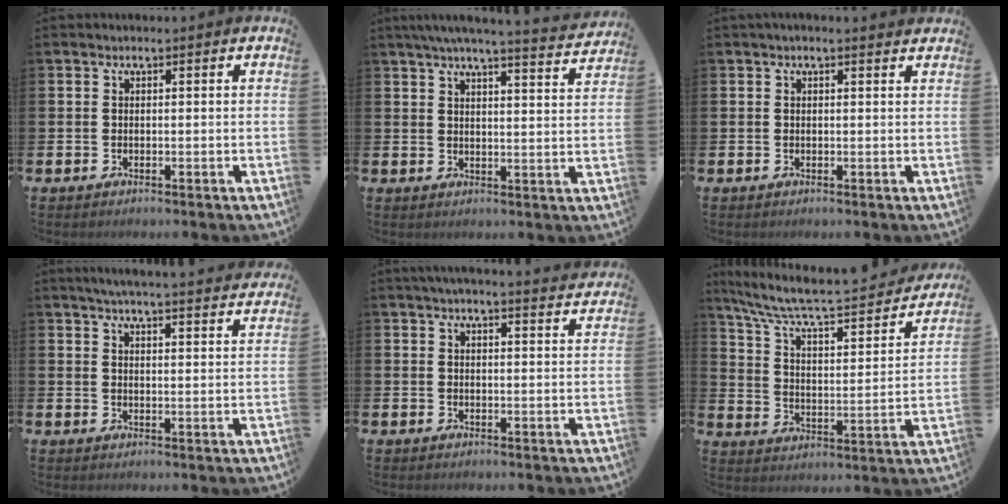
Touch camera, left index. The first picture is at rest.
{"total": 5.7, "force": [5.3, -0.3, 2.1], "torque": [-0.044, -0.029, 0.088]}
{"total": 0.7, "force": [0.6, 0.0, 0.5], "torque": [0.001, -0.003, 0.008]}
{"total": 5.1, "force": [5.0, -0.5, 1.1], "torque": [-0.032, -0.031, 0.086]}
{"total": 3.8, "force": [3.6, -0.4, 1.0], "torque": [-0.015, -0.020, 0.062]}
{"total": 8.8, "force": [7.6, 1.7, 4.0], "torque": [-0.114, -0.054, 0.124]}